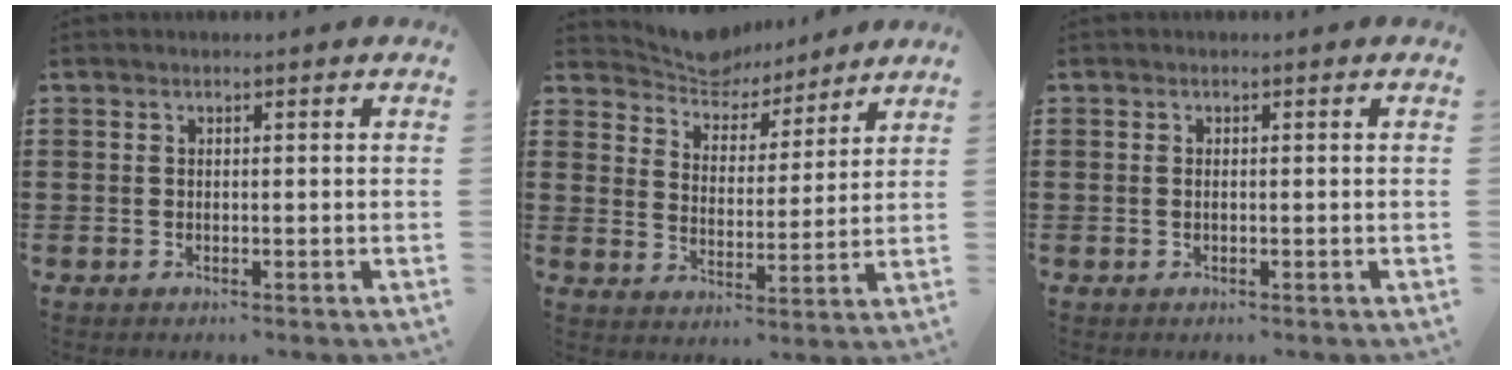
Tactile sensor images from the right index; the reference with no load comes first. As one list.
[{"total": 5.6, "force": [5.2, 2.0, 0.4], "torque": [-0.039, -0.035, 0.092]}, {"total": 0.7, "force": [0.0, 0.3, 0.6], "torque": [-0.015, 0.000, 0.000]}]